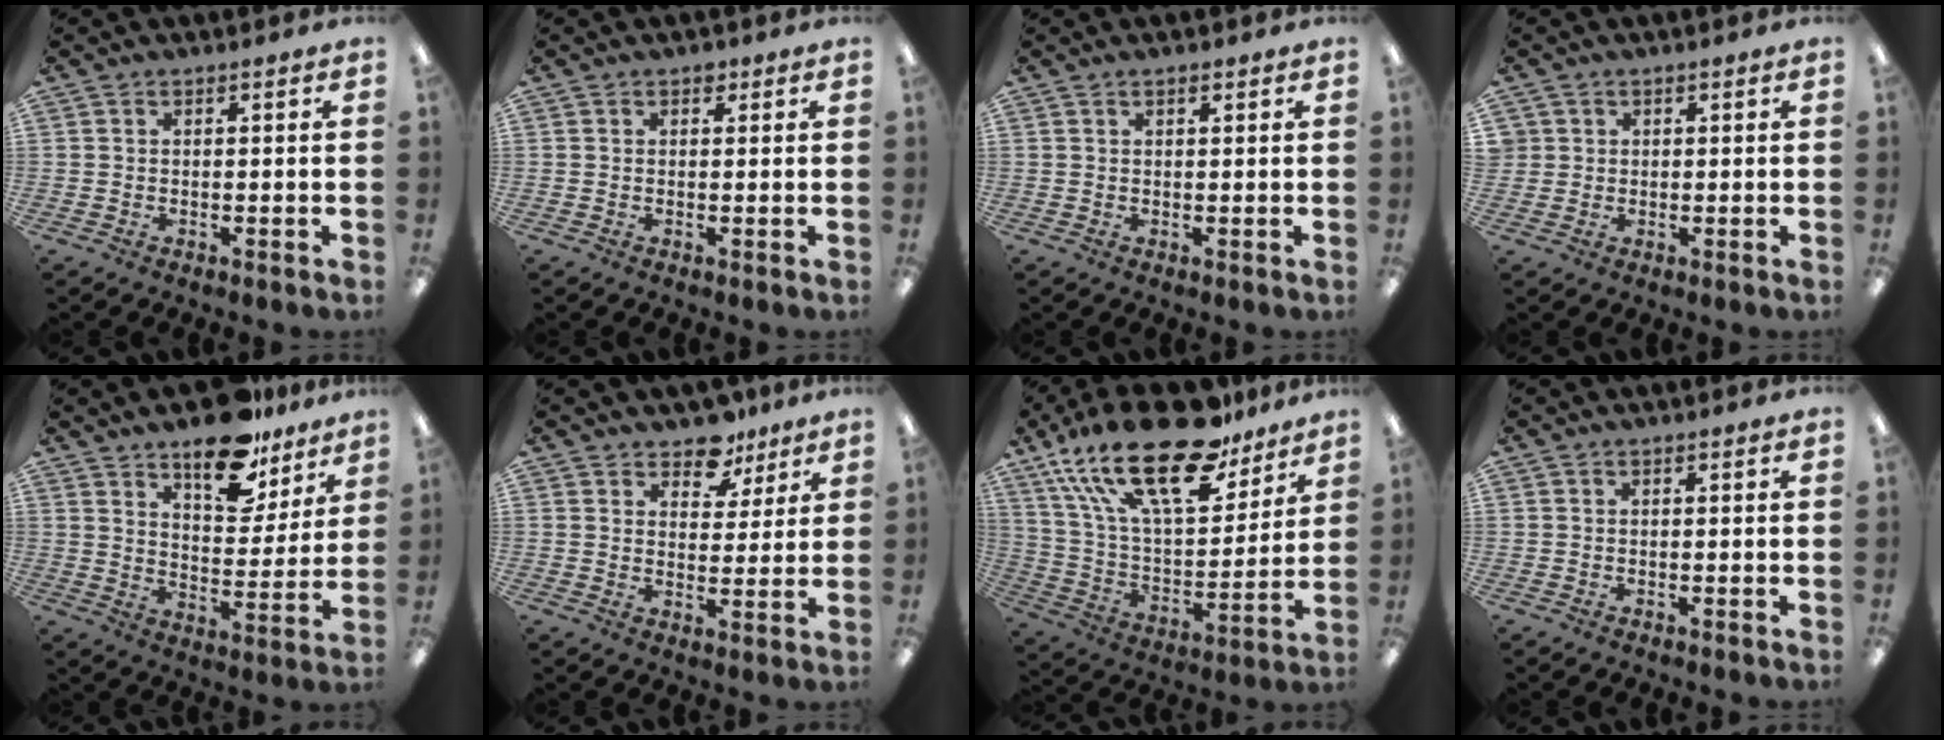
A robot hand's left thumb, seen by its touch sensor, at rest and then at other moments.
{"total": 1.4, "force": [0.7, 1.0, 0.7], "torque": [-0.005, -0.001, 0.011]}
{"total": 1.1, "force": [0.8, 0.3, 0.7], "torque": [-0.014, 0.001, 0.014]}
{"total": 2.0, "force": [0.6, 1.9, -0.2], "torque": [-0.001, 0.005, 0.010]}
{"total": 14.7, "force": [11.1, 6.6, 7.0], "torque": [-0.096, -0.068, 0.195]}
{"total": 8.4, "force": [6.5, 4.6, 2.3], "torque": [-0.024, -0.040, 0.117]}
{"total": 27.1, "force": [18.2, 10.7, 16.9], "torque": [-0.305, -0.112, 0.311]}
{"total": 0.0}